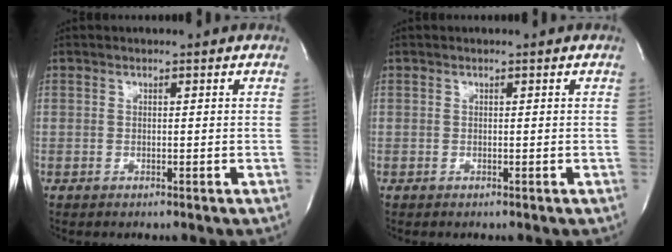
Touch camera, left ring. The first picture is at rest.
{"total": 0.0}